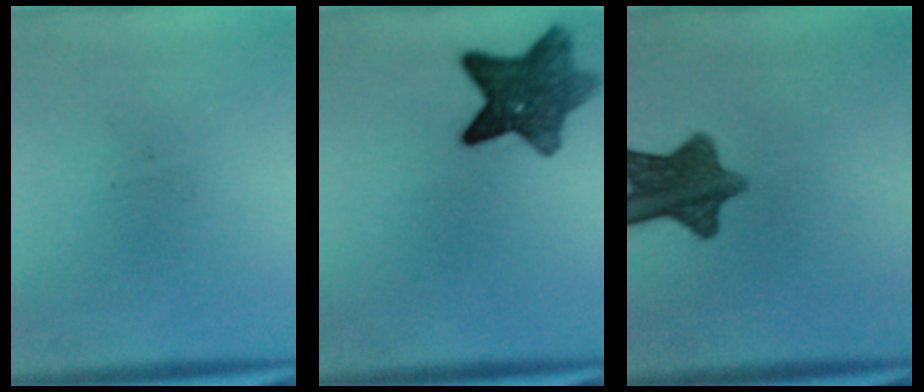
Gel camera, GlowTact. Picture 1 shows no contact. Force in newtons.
{"total": 9.0}
{"total": 10.4}